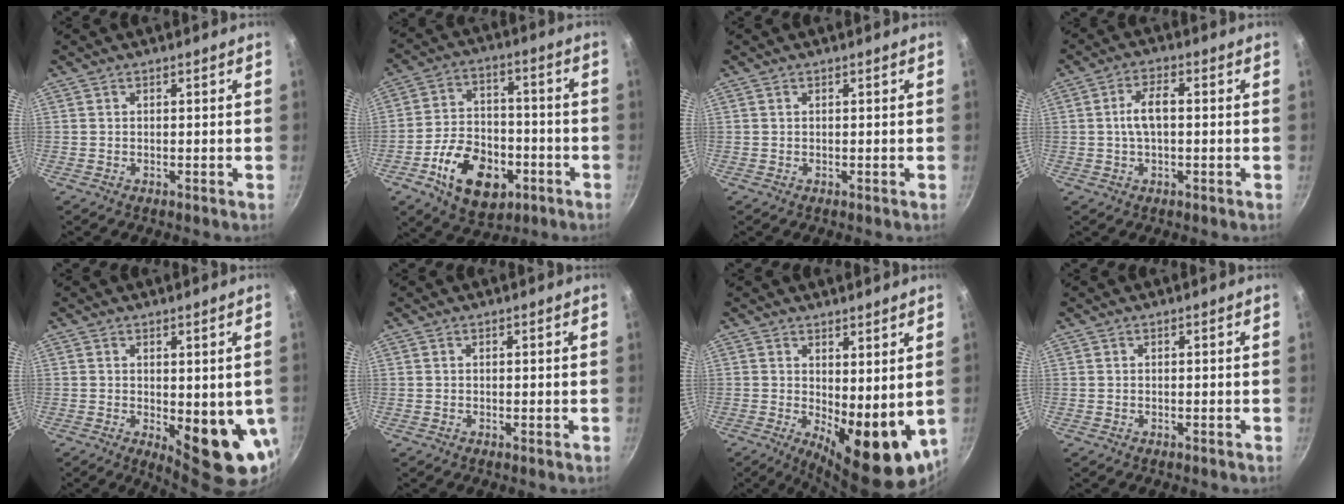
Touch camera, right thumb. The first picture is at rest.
{"total": 16.0, "force": [-6.5, 10.5, 10.3], "torque": [-0.143, 0.035, -0.102]}
{"total": 0.0}
{"total": 5.5, "force": [0.1, 2.6, 4.8], "torque": [-0.094, 0.017, -0.003]}
{"total": 10.5, "force": [-0.9, 4.3, 9.5], "torque": [-0.102, -0.013, 0.003]}
{"total": 0.0}
{"total": 12.7, "force": [0.8, 5.3, 11.5], "torque": [-0.124, -0.026, 0.028]}
{"total": 0.0}